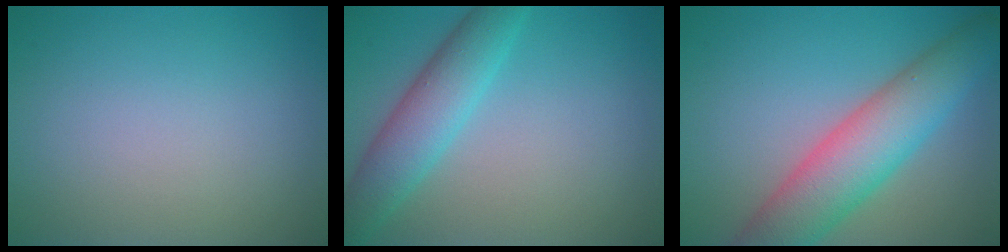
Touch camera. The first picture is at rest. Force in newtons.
{"total": 4.8, "press": 4.8, "slide": 0.2}
{"total": 7.6, "press": 7.6, "slide": 0.3}